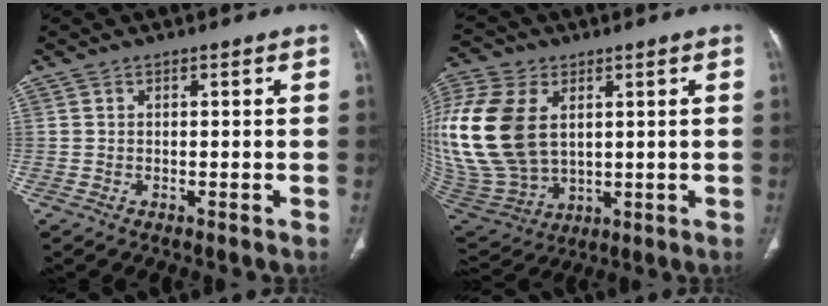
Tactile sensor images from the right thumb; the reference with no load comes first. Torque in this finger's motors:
{"motor_torque": [-0.24, 1.34, 2.12, 0.46, 0.28]}